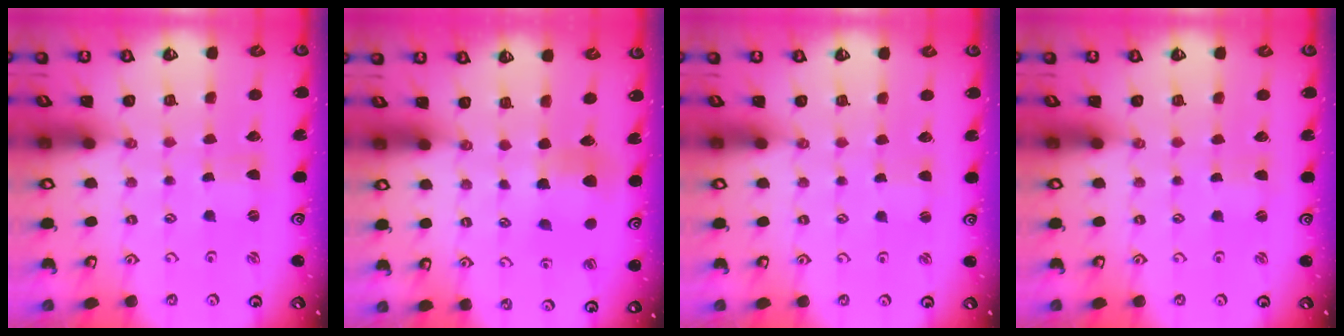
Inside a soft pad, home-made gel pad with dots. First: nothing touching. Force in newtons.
{"total": 6.3, "press": 6.2, "slide": 0.6}
{"total": 1.8, "press": 1.8, "slide": 0.3}
{"total": 0.0}